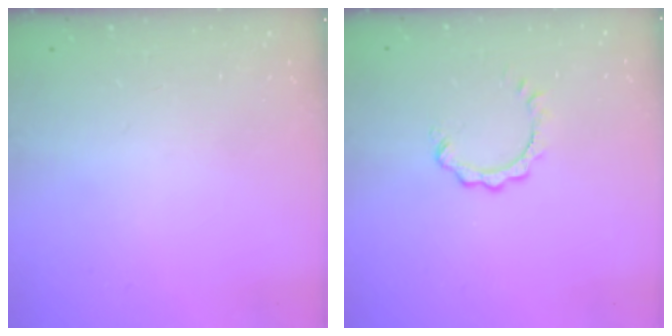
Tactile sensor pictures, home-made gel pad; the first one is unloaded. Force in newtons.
{"total": 1.7, "press": 1.7, "slide": 0.3}